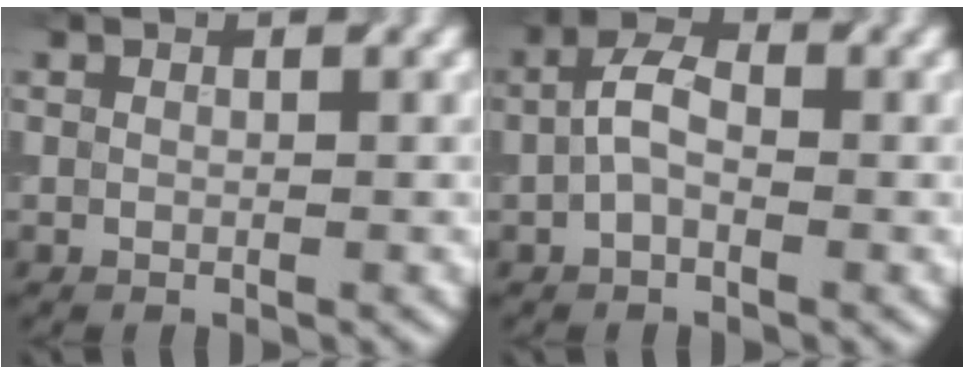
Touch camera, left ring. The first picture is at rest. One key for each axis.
{"total": 3.1, "fx": -0.8, "fy": 1.6, "fz": 2.6, "tx": -0.057, "ty": 0.016, "tz": -0.016}